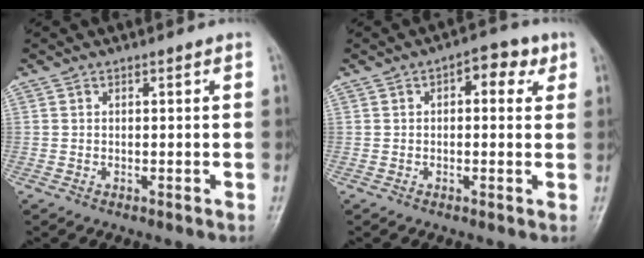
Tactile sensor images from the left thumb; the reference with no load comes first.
{"total": 5.6, "force": [2.1, 3.1, 4.2], "torque": [-0.026, 0.005, 0.016]}